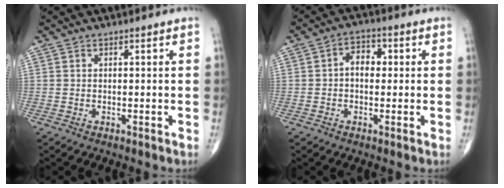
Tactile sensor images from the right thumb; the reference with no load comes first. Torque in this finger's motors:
{"motor_torque": [0.35, -0.32, 0.12, 0.08, 0.03]}